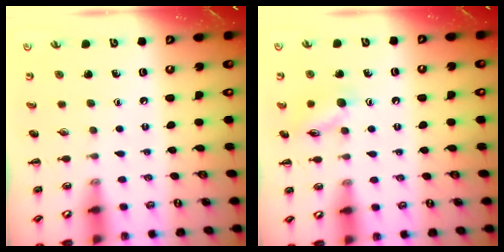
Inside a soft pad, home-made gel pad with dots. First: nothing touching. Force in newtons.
{"total": 9.6, "press": 9.6, "slide": 0.6}